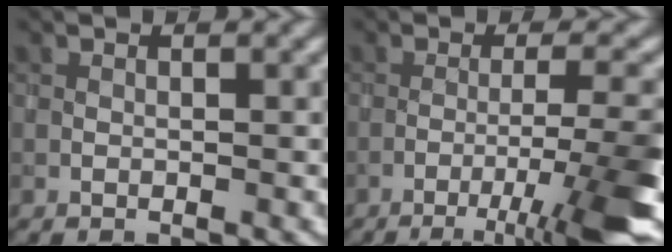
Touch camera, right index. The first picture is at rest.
{"total": 8.1, "force": [-4.3, 0.7, 6.9], "torque": [-0.093, 0.007, -0.068]}